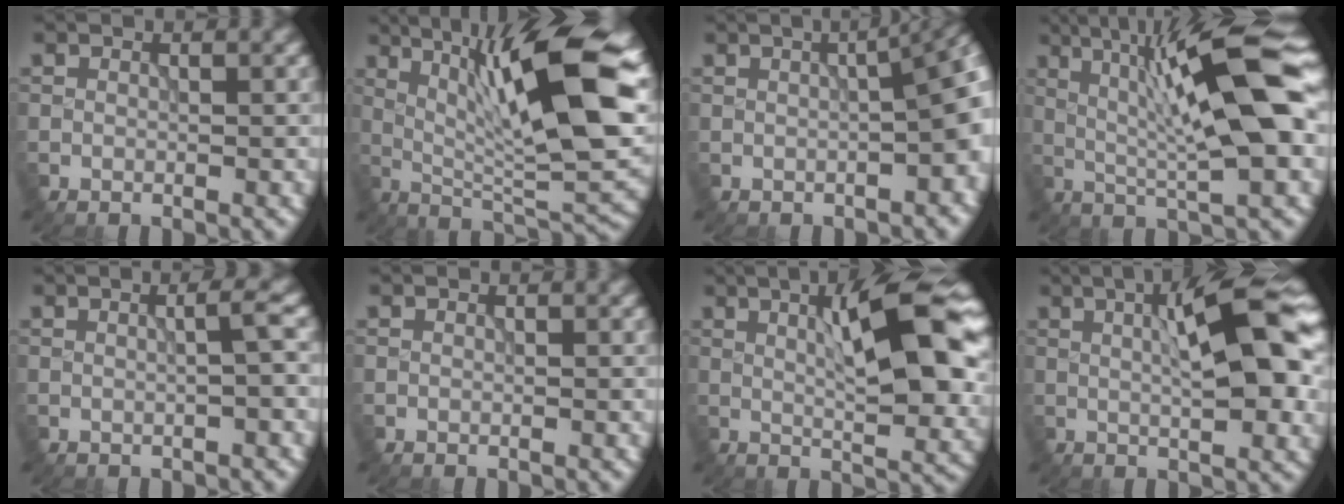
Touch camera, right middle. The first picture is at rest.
{"total": 14.3, "force": [3.6, 3.1, 13.5], "torque": [-0.204, 0.011, 0.057]}
{"total": 8.7, "force": [0.1, 3.0, 8.2], "torque": [-0.060, 0.004, -0.007]}
{"total": 11.7, "force": [1.7, 2.2, 11.4], "torque": [-0.179, 0.022, 0.023]}
{"total": 2.5, "force": [0.1, 0.6, 2.4], "torque": [-0.026, 0.008, 0.000]}
{"total": 0.0}
{"total": 11.3, "force": [2.1, 3.0, 10.7], "torque": [-0.152, 0.009, 0.032]}
{"total": 9.5, "force": [1.6, 2.2, 9.1], "torque": [-0.129, 0.015, 0.022]}